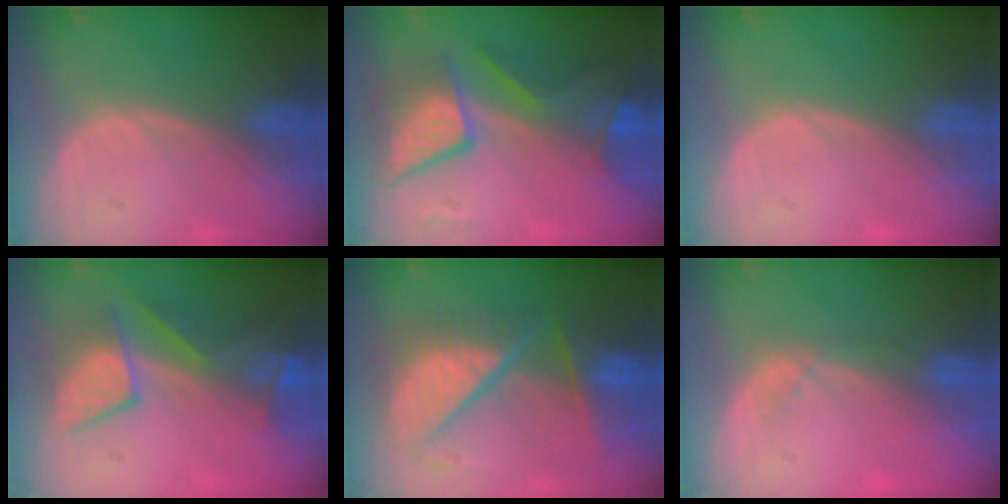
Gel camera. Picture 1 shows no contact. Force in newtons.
{"total": 9.2, "press": 9.2, "slide": 0.6}
{"total": 0.0}
{"total": 7.9, "press": 7.8, "slide": 1.4}
{"total": 10.4, "press": 10.3, "slide": 1.2}
{"total": 2.1, "press": 1.9, "slide": 0.9}